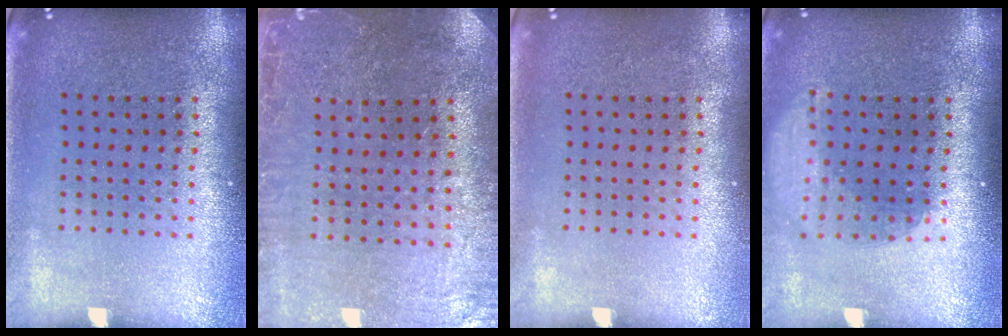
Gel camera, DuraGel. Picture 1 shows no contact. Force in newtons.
{"total": 0.7, "press": 0.7, "slide": 0.2}
{"total": 0.0}
{"total": 1.6, "press": 1.2, "slide": 1.0}